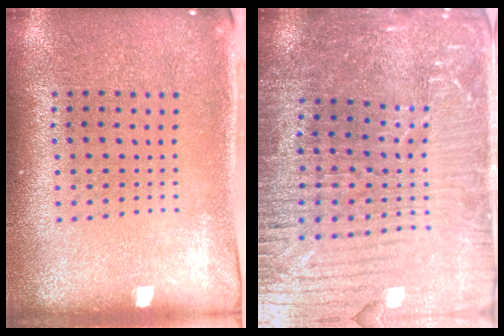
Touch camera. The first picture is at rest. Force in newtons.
{"total": 4.8, "press": 4.5, "slide": 1.6}